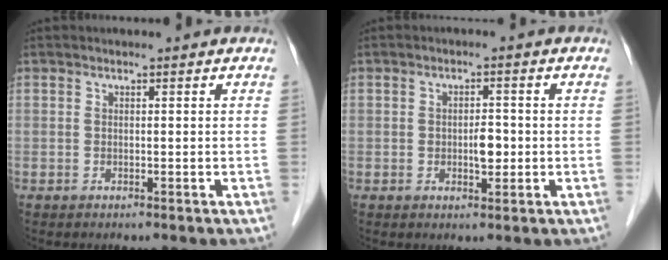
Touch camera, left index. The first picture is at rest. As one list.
[{"total": 2.8, "force": [-0.4, 1.4, 2.4], "torque": [-0.037, 0.003, -0.003]}]